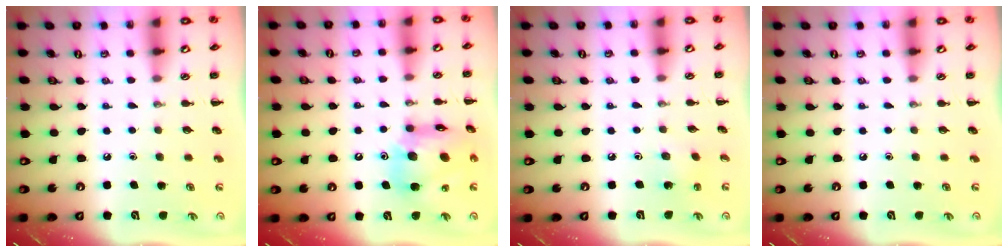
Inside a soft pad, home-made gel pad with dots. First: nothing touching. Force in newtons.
{"total": 17.1, "press": 16.9, "slide": 3.0}
{"total": 1.6, "press": 1.4, "slide": 0.7}
{"total": 0.0}